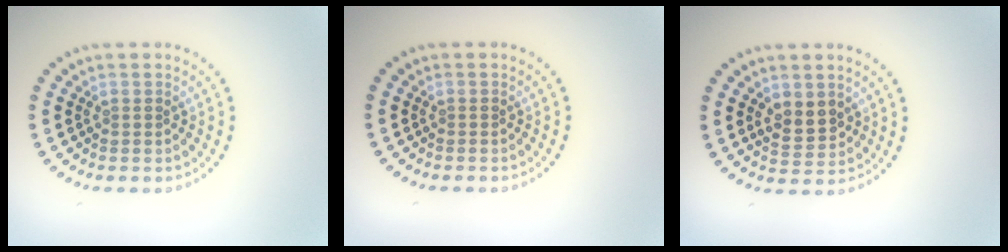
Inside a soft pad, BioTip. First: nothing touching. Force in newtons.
{"total": 0.0}
{"total": 2.4, "press": 2.3, "slide": 0.7}